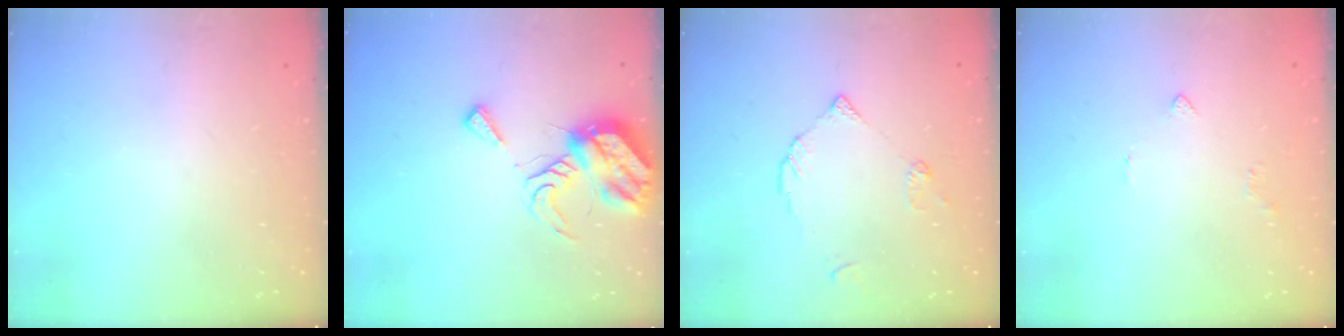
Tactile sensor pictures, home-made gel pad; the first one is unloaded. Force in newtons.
{"total": 10.1, "press": 10.0, "slide": 1.2}
{"total": 4.4, "press": 4.4, "slide": 0.6}
{"total": 2.2, "press": 2.1, "slide": 0.5}